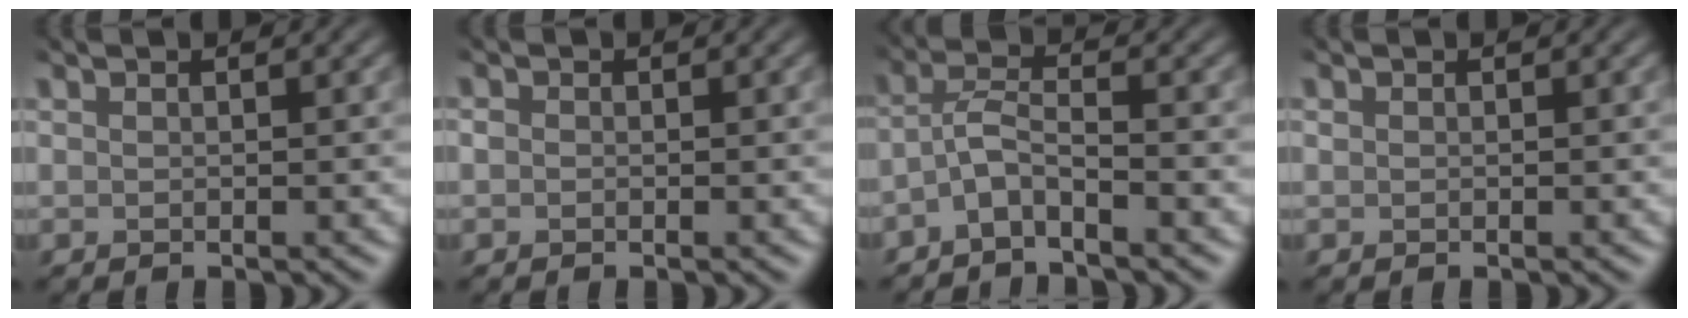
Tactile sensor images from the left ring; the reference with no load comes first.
{"total": 2.2, "force": [-1.4, -1.0, -1.4], "torque": [0.005, -0.013, -0.006]}
{"total": 3.8, "force": [-3.6, -1.0, -0.4], "torque": [-0.022, -0.007, -0.063]}
{"total": 0.8, "force": [-0.3, -0.4, -0.6], "torque": [0.002, -0.006, 0.000]}